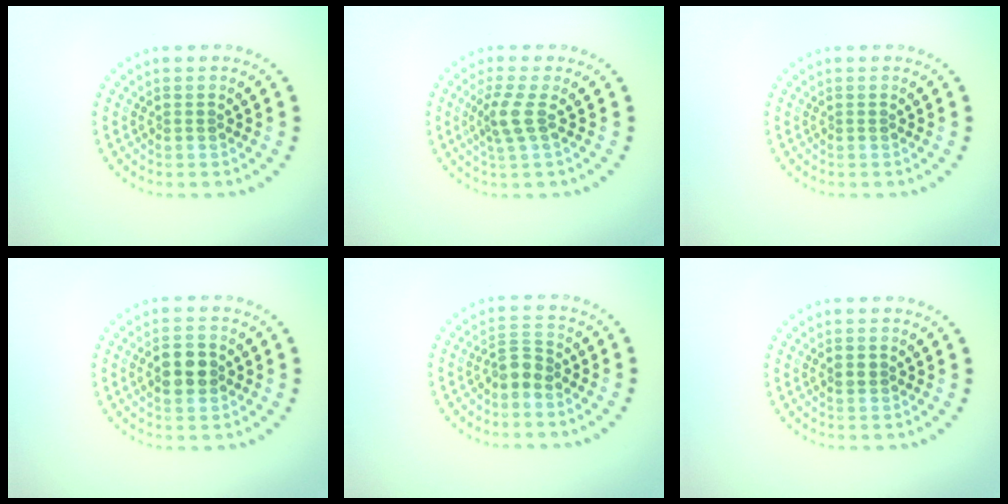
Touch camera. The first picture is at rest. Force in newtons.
{"total": 2.5, "press": 1.8, "slide": 1.6}
{"total": 0.0}
{"total": 3.7, "press": 3.7, "slide": 0.2}
{"total": 2.2, "press": 1.8, "slide": 1.2}
{"total": 1.4, "press": 1.4, "slide": 0.2}